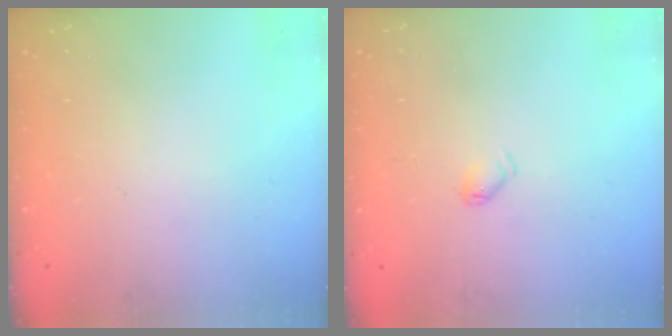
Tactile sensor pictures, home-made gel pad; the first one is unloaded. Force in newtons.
{"total": 3.5, "press": 3.5, "slide": 0.5}